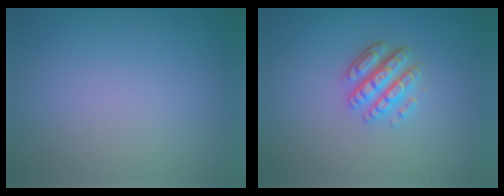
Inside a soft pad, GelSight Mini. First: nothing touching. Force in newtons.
{"total": 4.1, "press": 3.2, "slide": 2.5}